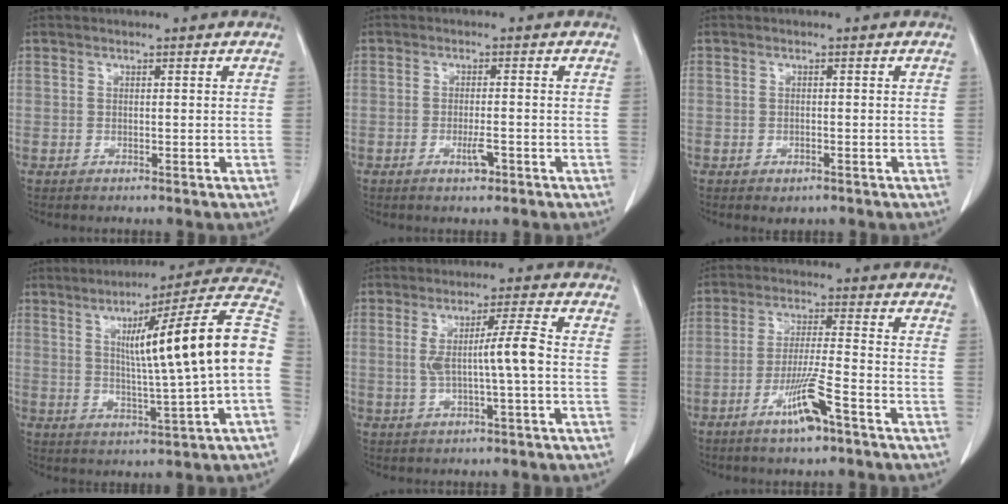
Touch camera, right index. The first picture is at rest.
{"total": 2.5, "force": [-1.2, 0.6, 2.1], "torque": [-0.036, -0.001, -0.018]}
{"total": 1.3, "force": [-0.8, 0.7, 0.8], "torque": [-0.012, -0.001, -0.003]}
{"total": 18.3, "force": [1.4, -0.6, 18.3], "torque": [-0.251, 0.024, 0.014]}
{"total": 6.3, "force": [-0.2, -0.4, 6.2], "torque": [-0.111, 0.006, 0.000]}
{"total": 7.8, "force": [-4.5, 0.3, 6.4], "torque": [-0.123, -0.007, -0.080]}